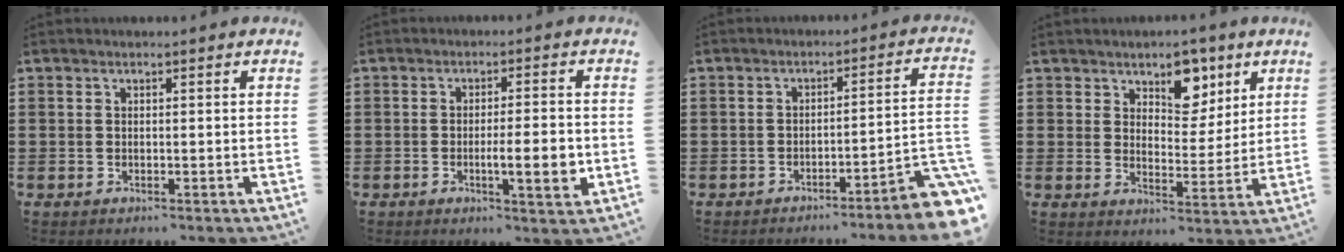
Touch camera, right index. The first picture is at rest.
{"total": 6.1, "force": [-1.3, 1.0, 5.9], "torque": [-0.090, -0.009, -0.021]}
{"total": 5.0, "force": [-3.7, 0.0, 3.3], "torque": [-0.055, -0.017, -0.073]}
{"total": 6.8, "force": [4.8, 4.0, 2.6], "torque": [-0.044, -0.012, 0.080]}